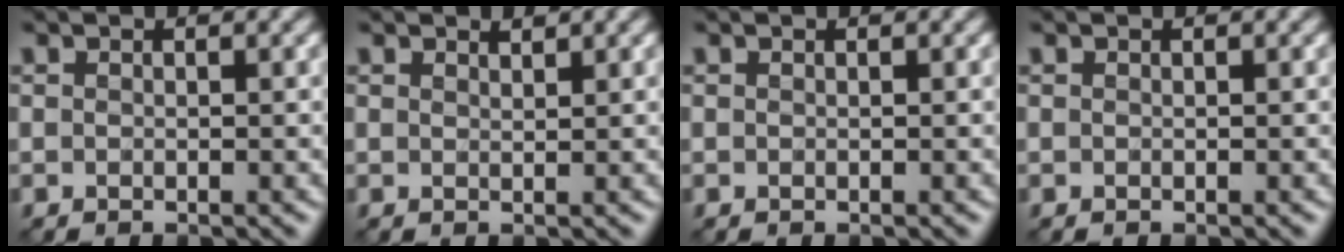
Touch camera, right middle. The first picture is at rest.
{"total": 0.8, "force": [0.8, 0.0, 0.1], "torque": [-0.005, 0.000, 0.015]}
{"total": 0.0}
{"total": 0.0}